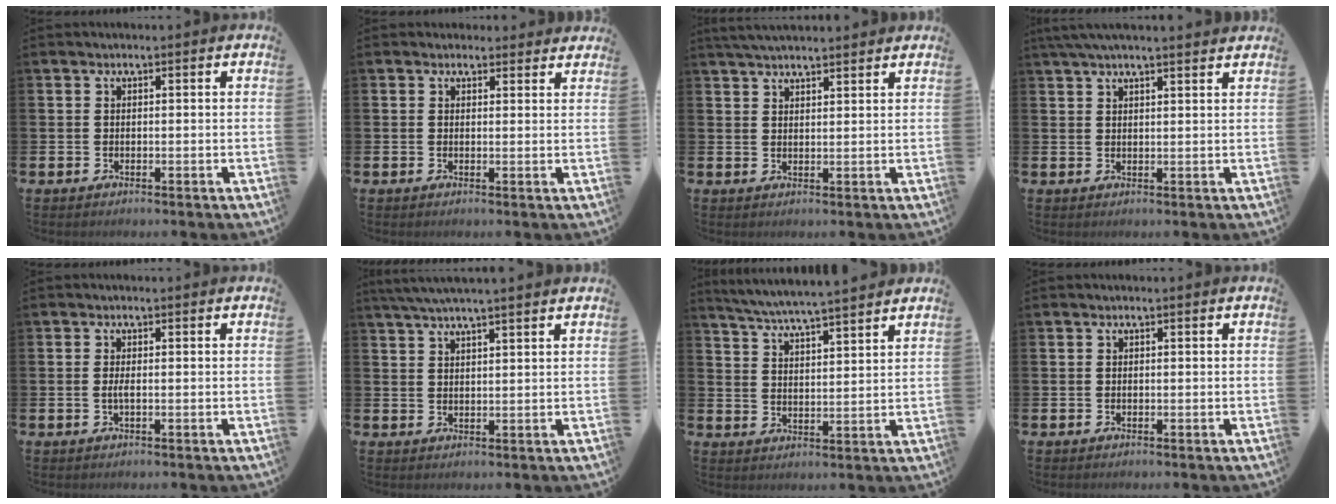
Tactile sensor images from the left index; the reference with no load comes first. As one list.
[{"total": 1.6, "force": [1.5, 0.5, -0.2], "torque": [0.012, -0.005, 0.025]}, {"total": 3.5, "force": [3.3, 0.4, 0.9], "torque": [-0.020, -0.009, 0.061]}, {"total": 3.6, "force": [3.2, 0.0, 1.6], "torque": [-0.036, -0.006, 0.059]}, {"total": 1.1, "force": [-0.2, 0.2, 1.1], "torque": [-0.023, 0.002, -0.003]}, {"total": 3.9, "force": [3.6, -0.2, 1.6], "torque": [-0.044, -0.005, 0.068]}, {"total": 5.7, "force": [5.6, -0.5, 1.3], "torque": [-0.046, -0.036, 0.097]}, {"total": 0.0}]